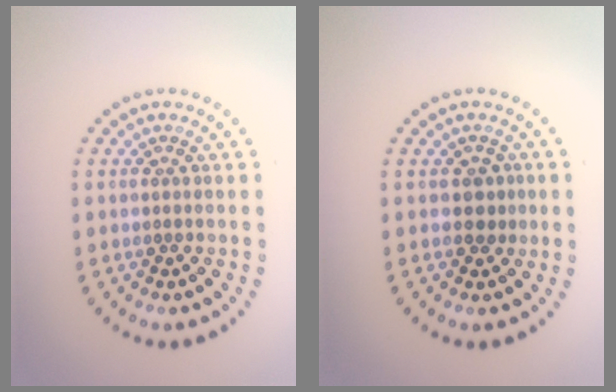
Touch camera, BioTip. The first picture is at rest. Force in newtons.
{"total": 1.5, "press": 1.3, "slide": 0.7}